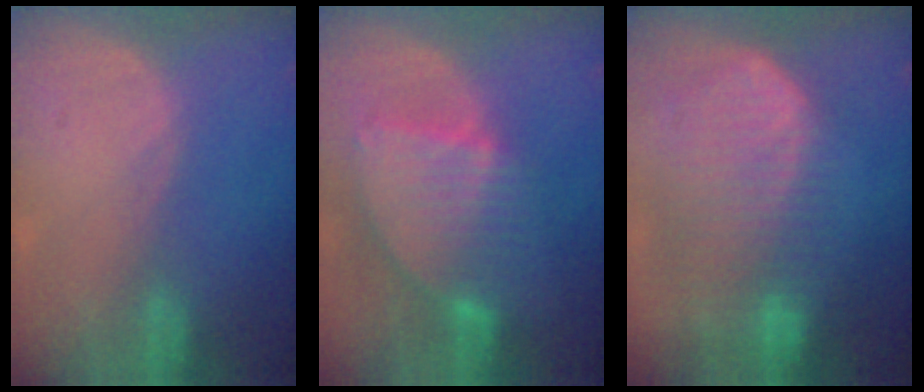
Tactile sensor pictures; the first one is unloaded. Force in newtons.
{"total": 8.5, "press": 7.5, "slide": 4.0}
{"total": 10.3, "press": 9.0, "slide": 5.1}